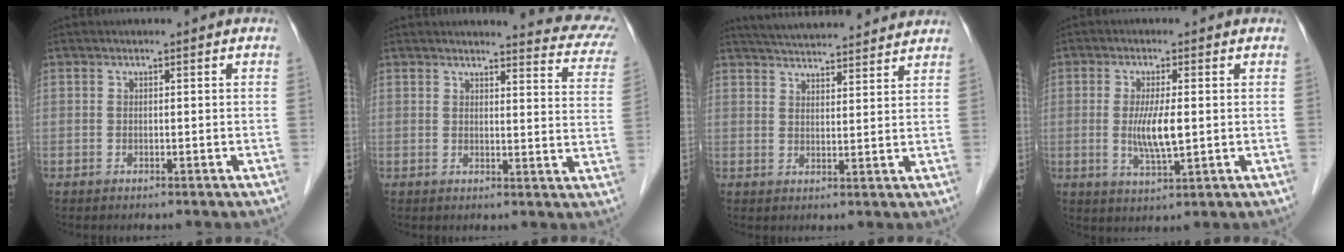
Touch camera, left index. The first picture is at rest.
{"total": 11.2, "force": [10.2, 1.7, 4.3], "torque": [-0.027, -0.049, 0.083]}
{"total": 15.7, "force": [14.7, 2.1, 5.2], "torque": [-0.082, 0.034, 0.205]}
{"total": 5.6, "force": [-0.1, 0.9, 5.5], "torque": [-0.112, -0.012, -0.001]}